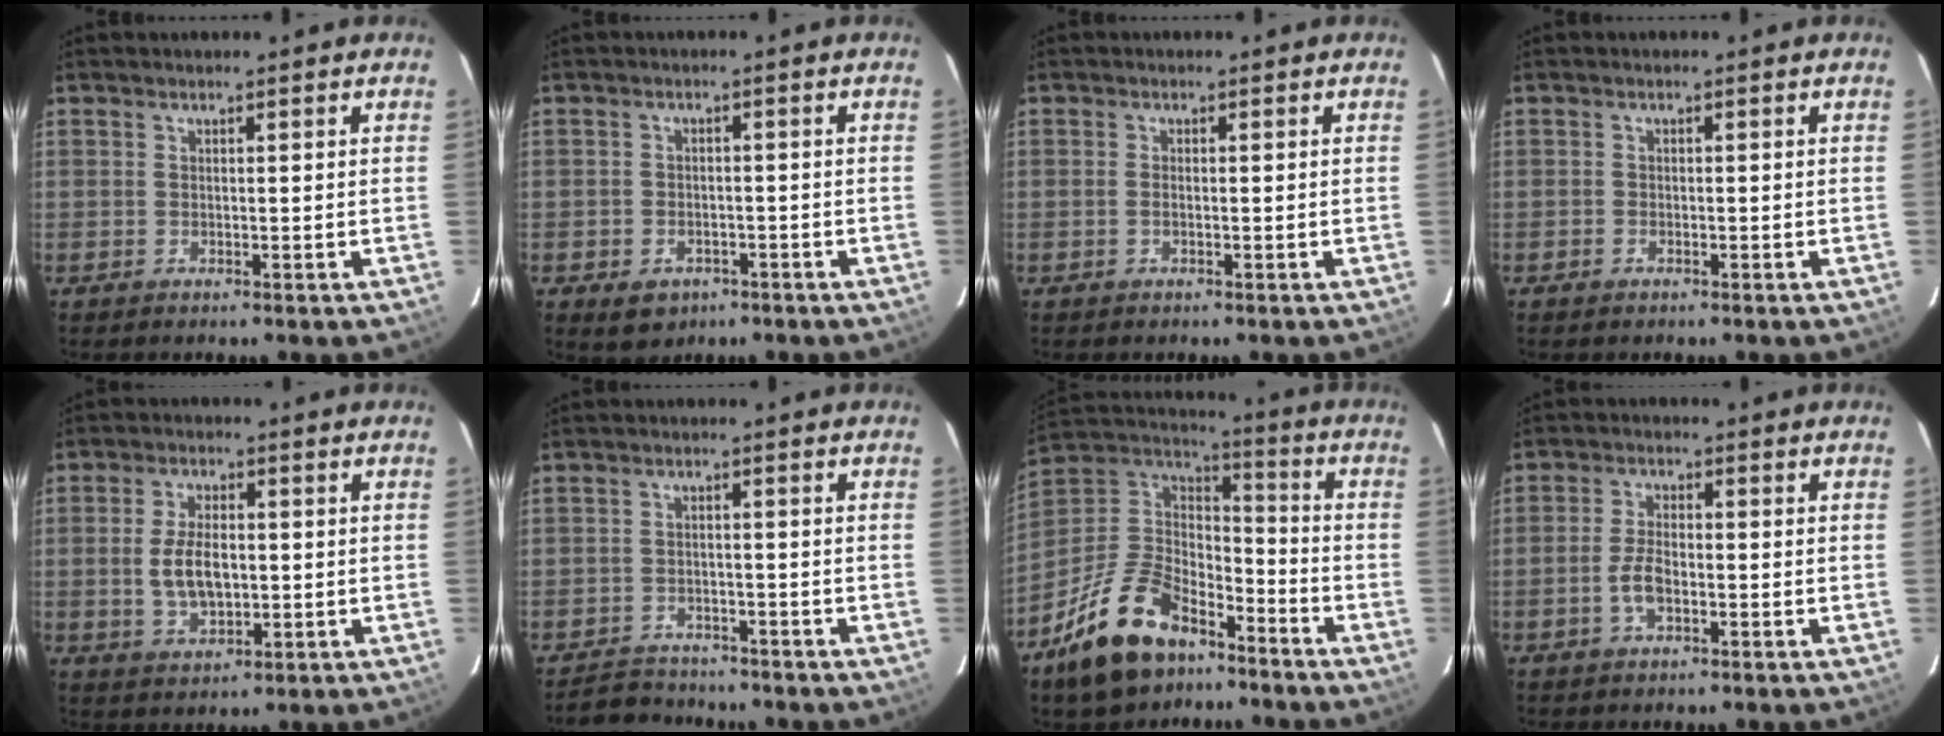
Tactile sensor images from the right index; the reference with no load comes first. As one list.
[{"total": 5.7, "force": [-3.2, 4.2, 2.2], "torque": [-0.051, 0.001, -0.038]}, {"total": 0.9, "force": [-0.2, 0.4, 0.8], "torque": [-0.019, 0.001, -0.007]}, {"total": 1.1, "force": [-0.8, 0.7, 0.1], "torque": [-0.002, 0.000, -0.014]}, {"total": 8.1, "force": [-0.5, 4.4, 6.7], "torque": [-0.134, 0.000, -0.003]}, {"total": 6.1, "force": [-5.5, 2.7, 0.6], "torque": [-0.028, 0.013, -0.084]}, {"total": 21.7, "force": [-14.1, 11.4, 11.9], "torque": [-0.261, 0.006, -0.234]}, {"total": 4.7, "force": [-1.7, 2.2, 3.8], "torque": [-0.082, 0.003, -0.032]}]